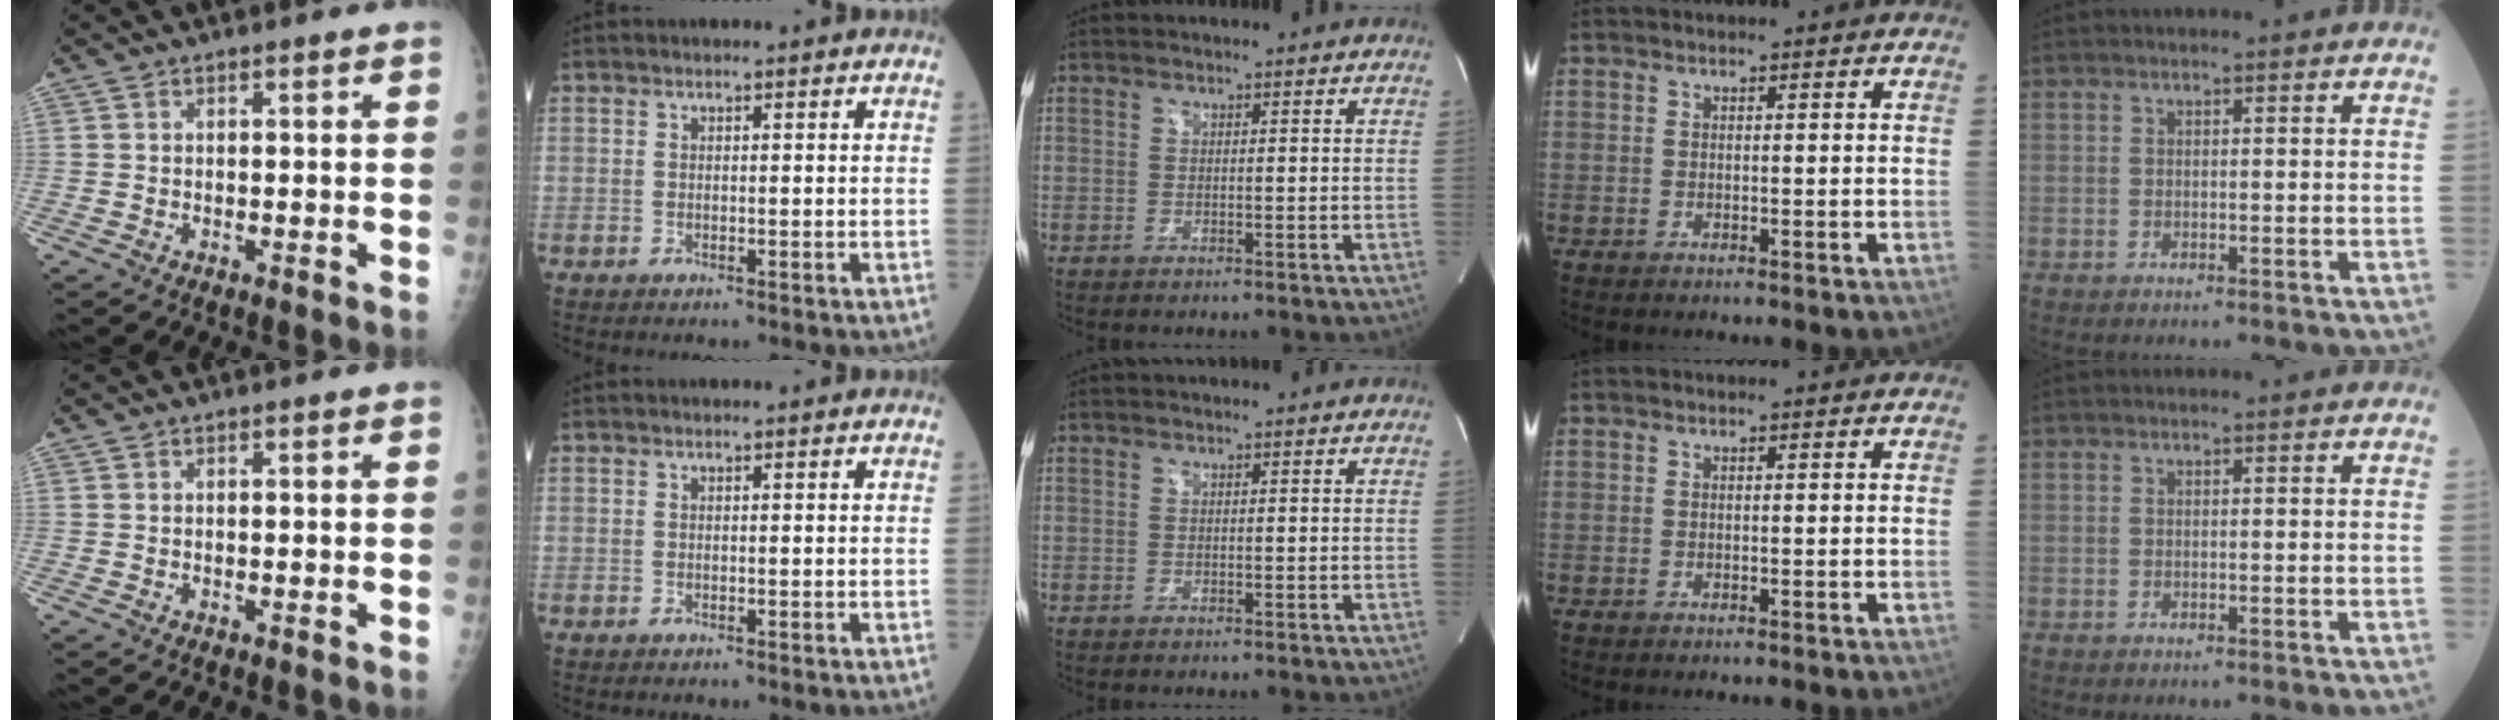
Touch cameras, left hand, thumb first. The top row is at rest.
{}